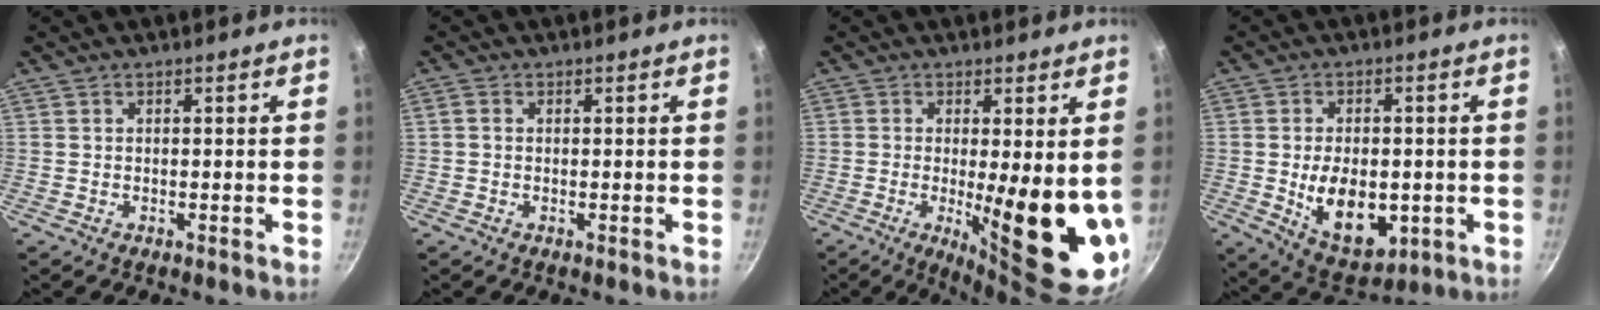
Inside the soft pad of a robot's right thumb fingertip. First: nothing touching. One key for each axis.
{"total": 1.0, "fx": 0.0, "fy": 0.8, "fz": 0.5, "tx": -0.010, "ty": 0.005, "tz": -0.001}
{"total": 15.2, "fx": -0.9, "fy": 3.8, "fz": 14.7, "tx": -0.185, "ty": -0.033, "tz": -0.003}
{"total": 12.8, "fx": -2.0, "fy": 7.9, "fz": 9.9, "tx": -0.131, "ty": -0.009, "tz": -0.014}